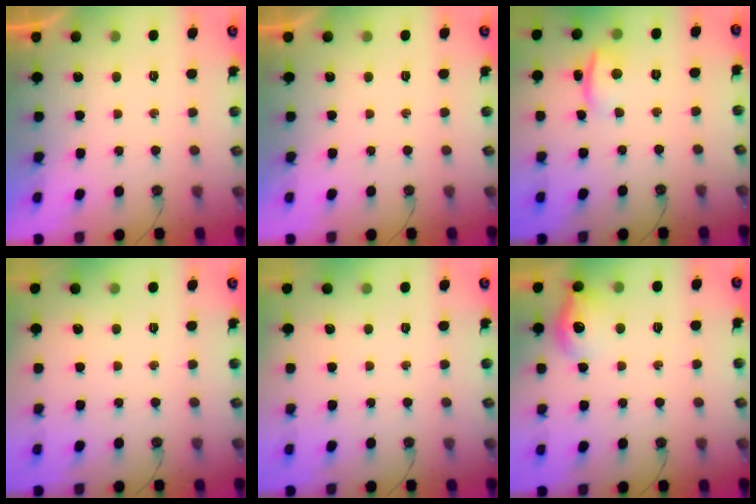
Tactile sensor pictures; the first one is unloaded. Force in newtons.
{"total": 0.0}
{"total": 3.4, "press": 2.7, "slide": 2.1}
{"total": 0.0}
{"total": 0.0}
{"total": 12.7, "press": 12.7, "slide": 1.0}